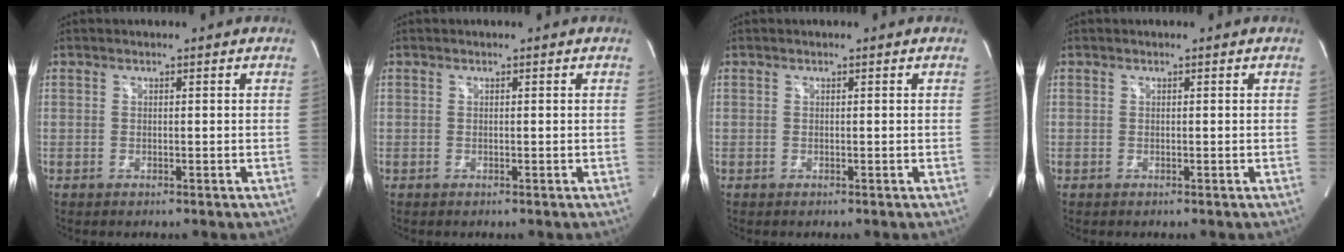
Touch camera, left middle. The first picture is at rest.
{"total": 0.0}
{"total": 0.0}
{"total": 0.0}